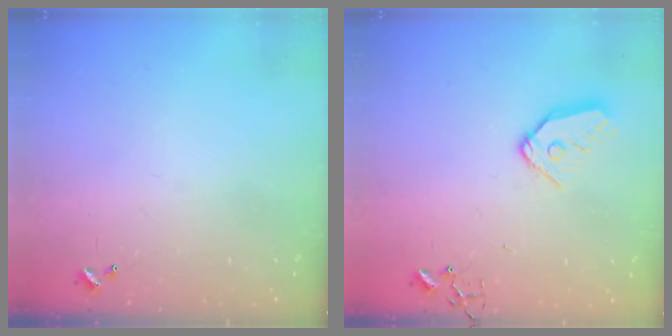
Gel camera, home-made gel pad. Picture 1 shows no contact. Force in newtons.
{"total": 10.7, "press": 10.6, "slide": 1.1}